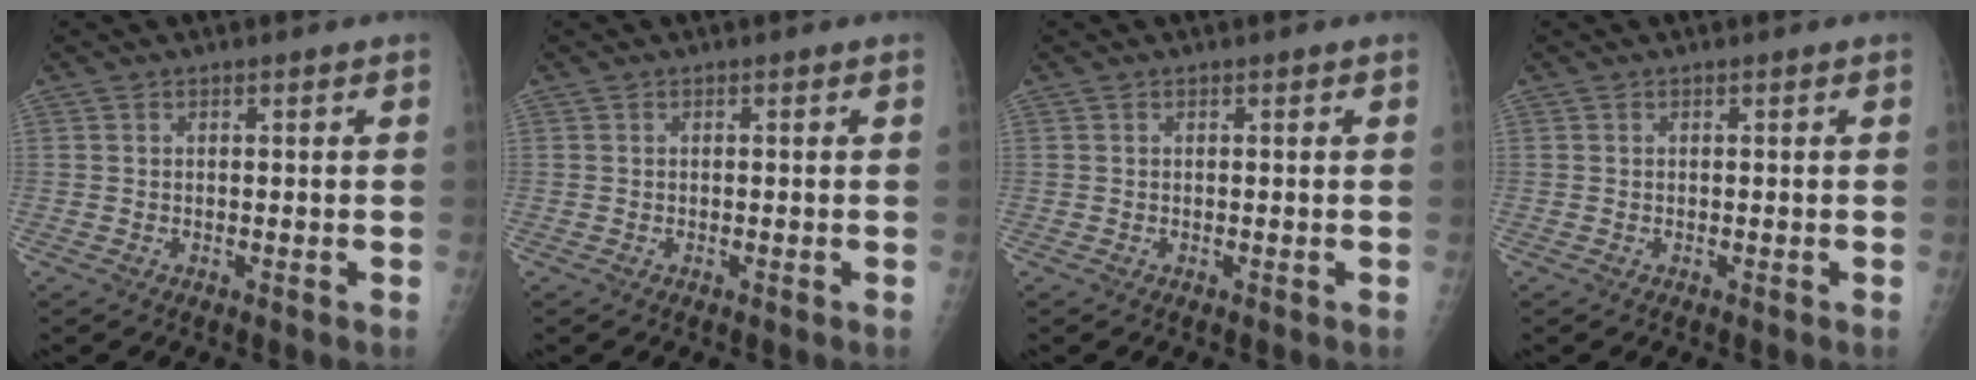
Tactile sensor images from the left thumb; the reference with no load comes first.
{"total": 0.0}
{"total": 0.0}
{"total": 0.0}